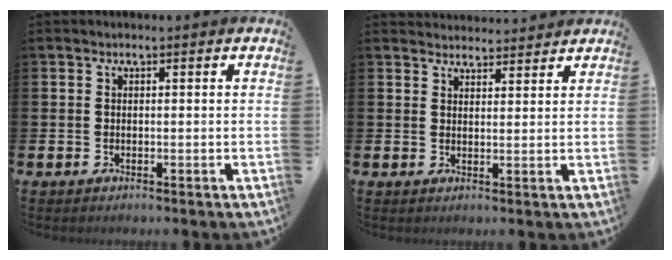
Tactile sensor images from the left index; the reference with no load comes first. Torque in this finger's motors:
{"motor_torque": [0.58, -1.55, -0.05, -0.01]}